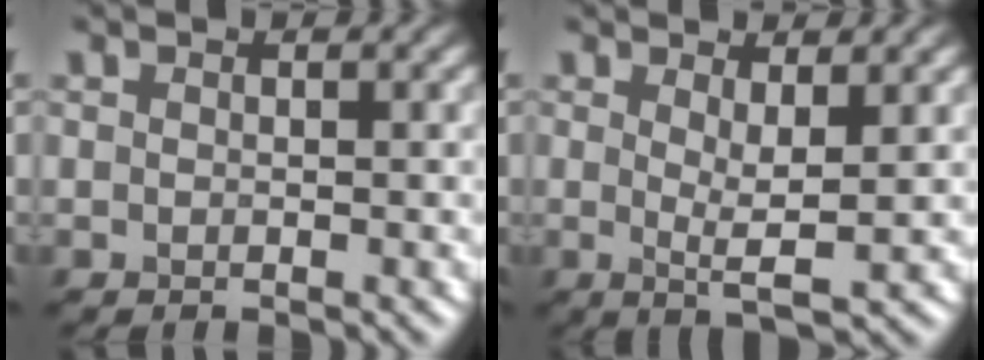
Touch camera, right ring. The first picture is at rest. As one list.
[{"total": 2.9, "force": [0.6, 0.5, 2.8], "torque": [-0.049, -0.014, 0.013]}]